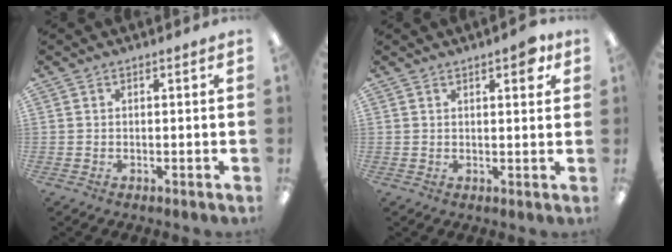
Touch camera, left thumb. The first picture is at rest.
{"total": 4.0, "force": [2.5, 1.4, 2.8], "torque": [-0.028, -0.007, 0.036]}